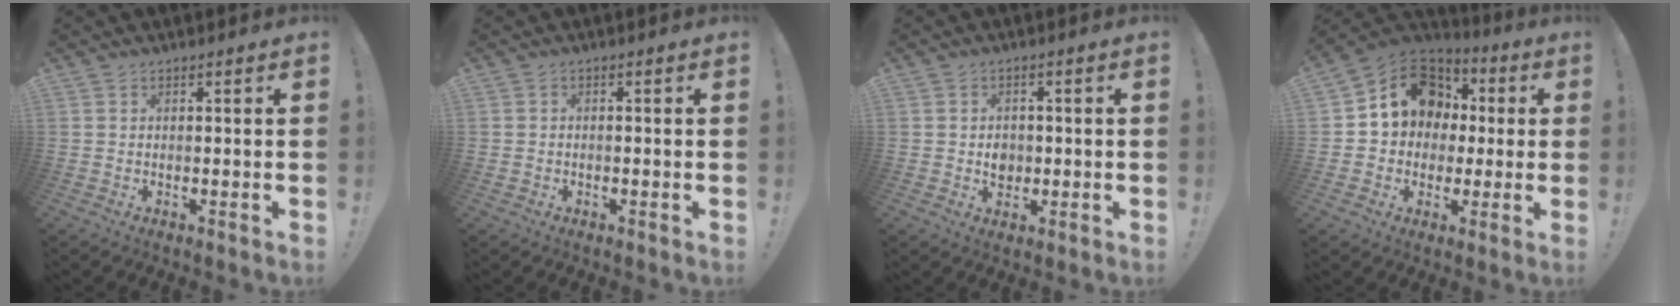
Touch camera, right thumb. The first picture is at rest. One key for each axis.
{"total": 0.9, "fx": -0.6, "fy": 0.6, "fz": 0.3, "tx": -0.005, "ty": 0.003, "tz": -0.011}
{"total": 3.7, "fx": -0.5, "fy": 3.3, "fz": 1.7, "tx": -0.008, "ty": -0.002, "tz": -0.010}
{"total": 14.7, "fx": 4.0, "fy": 12.3, "fz": 6.9, "tx": -0.096, "ty": -0.008, "tz": 0.086}